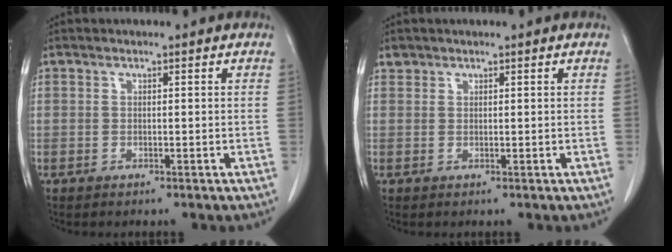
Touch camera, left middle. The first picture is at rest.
{"total": 0.8, "force": [0.7, 0.5, -0.1], "torque": [0.003, 0.006, 0.011]}